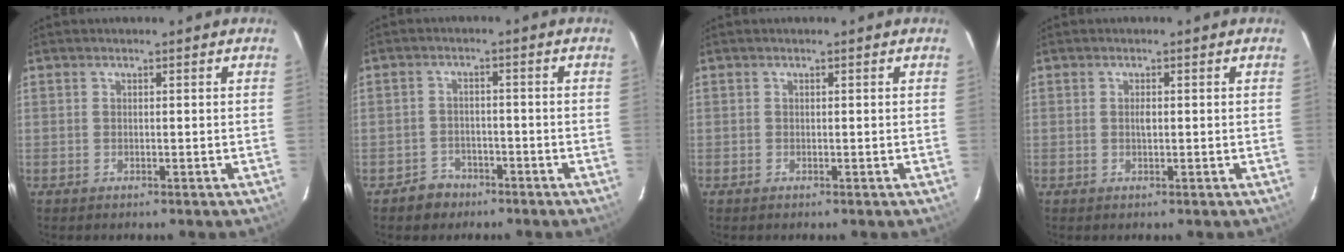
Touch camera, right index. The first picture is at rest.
{"total": 4.4, "force": [-3.0, 3.3, 0.2], "torque": [-0.018, 0.016, -0.045]}
{"total": 0.0}
{"total": 1.0, "force": [0.0, 0.5, 0.9], "torque": [-0.015, 0.002, 0.000]}